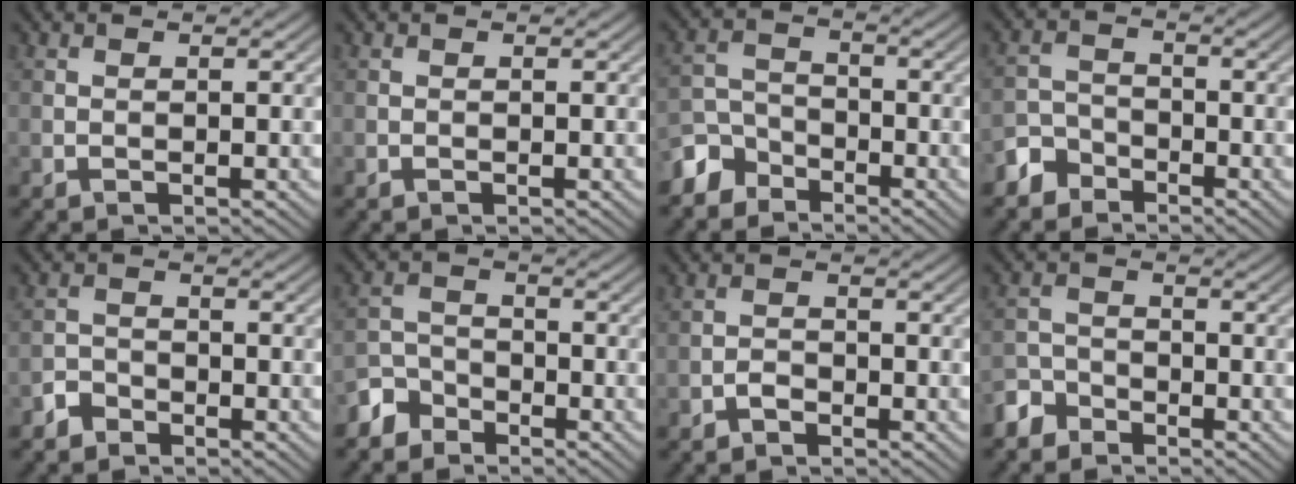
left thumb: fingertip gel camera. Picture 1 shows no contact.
{"total": 0.0}
{"total": 4.7, "force": [-3.8, 2.6, 1.0], "torque": [-0.025, 0.000, -0.089]}
{"total": 3.5, "force": [-2.8, 2.1, 0.7], "torque": [-0.012, 0.004, -0.069]}
{"total": 2.2, "force": [-1.8, 1.2, 0.4], "torque": [-0.003, 0.004, -0.043]}
{"total": 3.8, "force": [-3.1, 2.0, 0.7], "torque": [-0.012, 0.003, -0.076]}
{"total": 1.4, "force": [-1.1, 0.7, 0.6], "torque": [-0.008, 0.004, -0.024]}
{"total": 3.3, "force": [-2.8, 1.7, 0.6], "torque": [-0.012, 0.001, -0.070]}